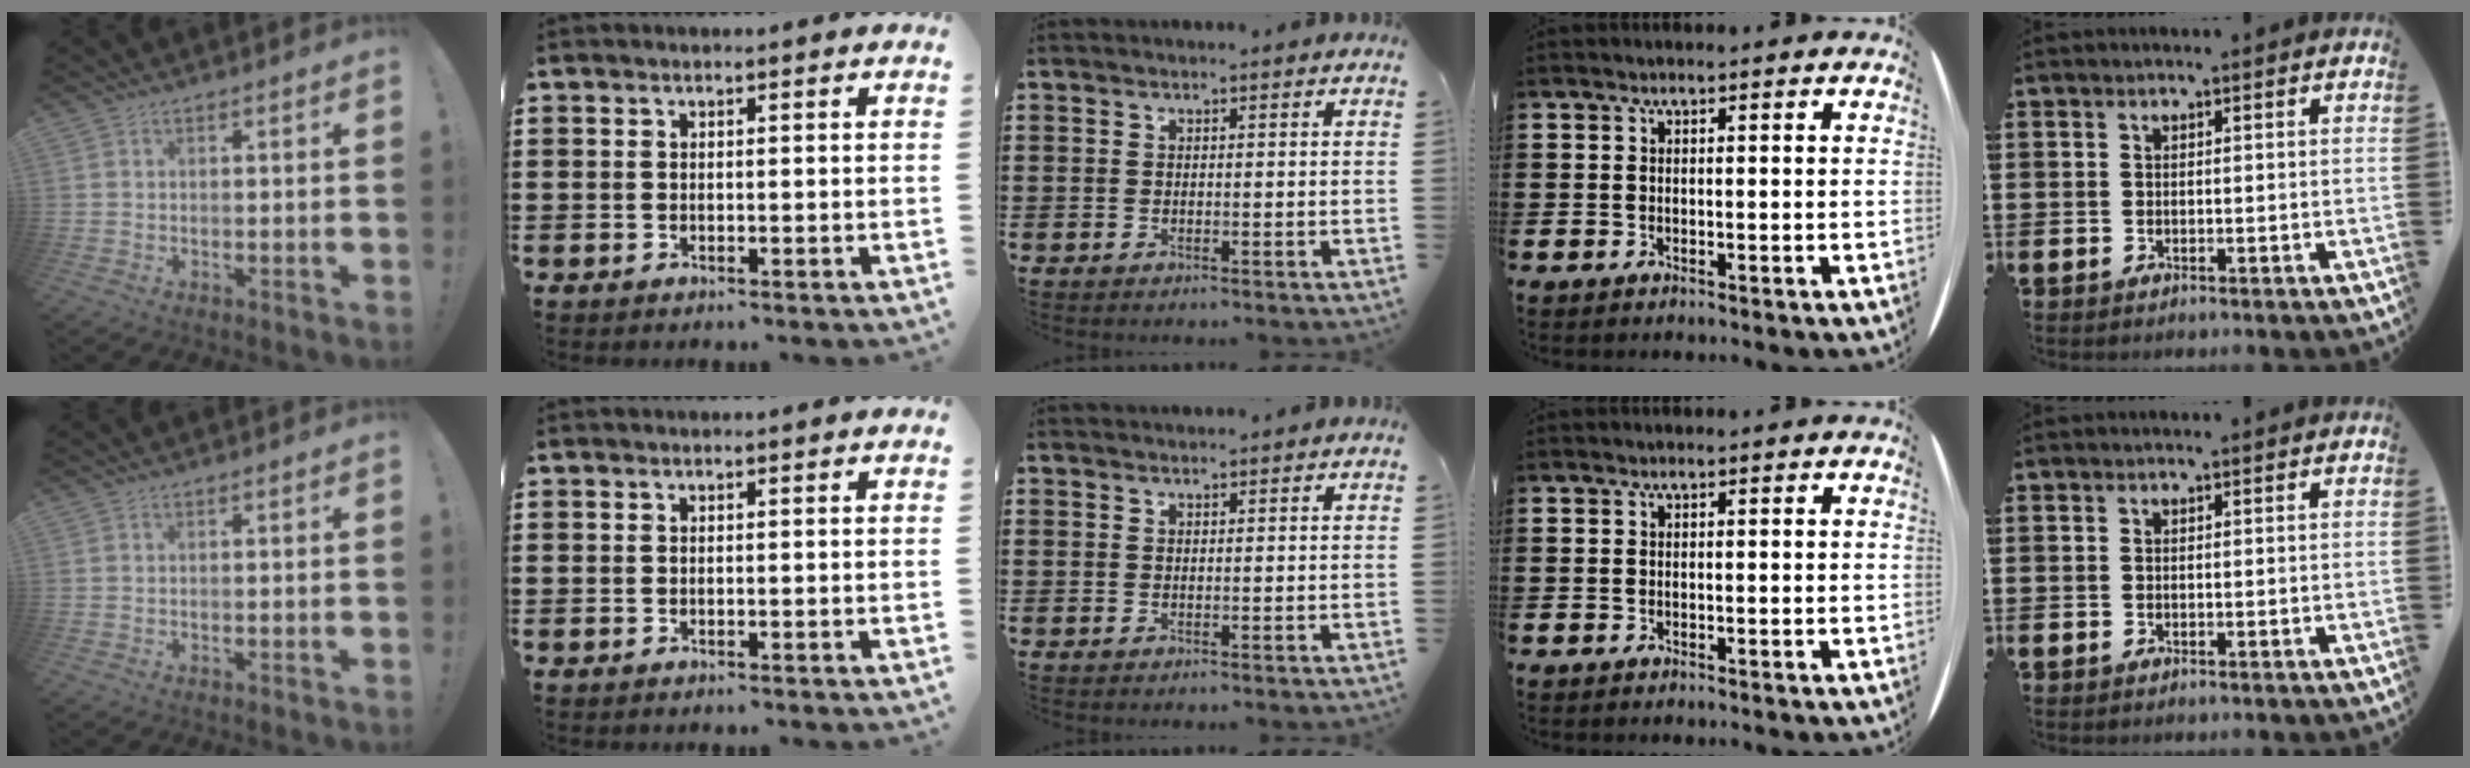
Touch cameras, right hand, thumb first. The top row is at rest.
{"middle": {"total": 0.9, "force": [0.9, 0.0, 0.0], "torque": [0.000, -0.002, 0.017]}}